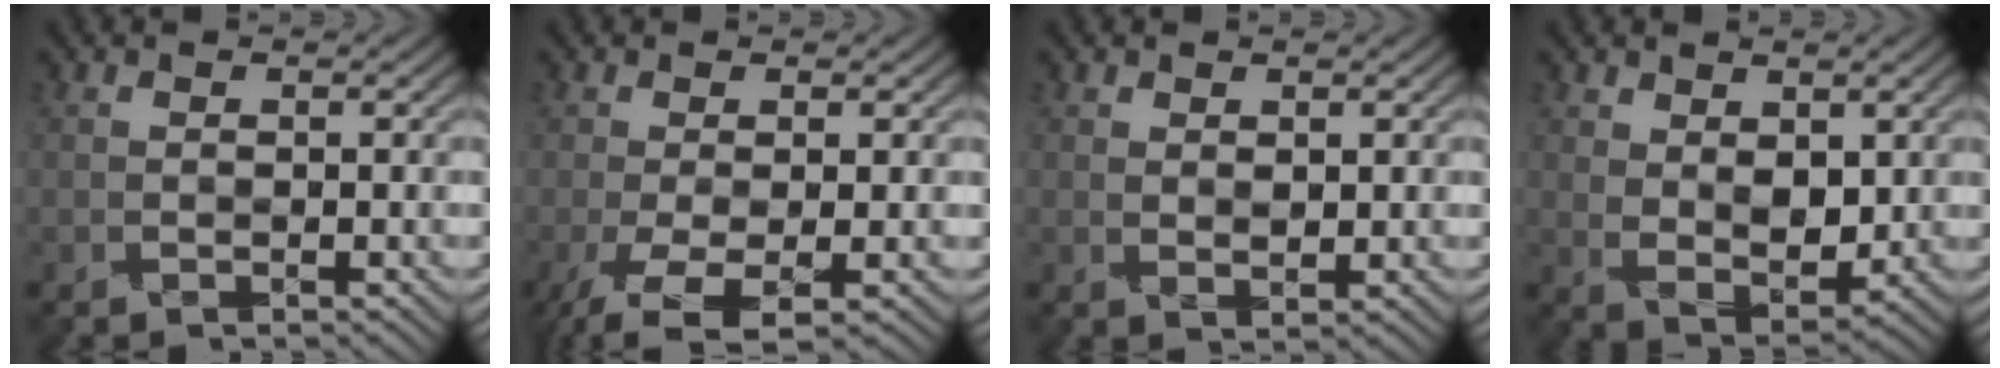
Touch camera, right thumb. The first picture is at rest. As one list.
[{"total": 5.2, "force": [-2.7, 1.3, 4.3], "torque": [-0.094, -0.007, -0.050]}, {"total": 1.4, "force": [0.8, 0.6, 1.0], "torque": [-0.020, -0.002, 0.014]}, {"total": 5.0, "force": [1.7, 3.0, 3.6], "torque": [-0.078, -0.010, 0.032]}]